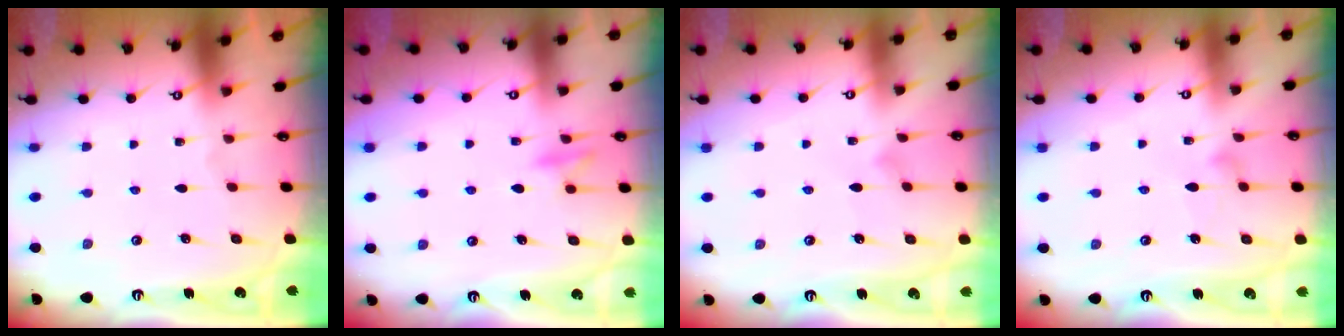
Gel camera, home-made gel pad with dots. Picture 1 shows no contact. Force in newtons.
{"total": 8.9, "press": 8.9, "slide": 0.9}
{"total": 3.8, "press": 3.8, "slide": 0.2}
{"total": 7.8, "press": 7.8, "slide": 0.4}